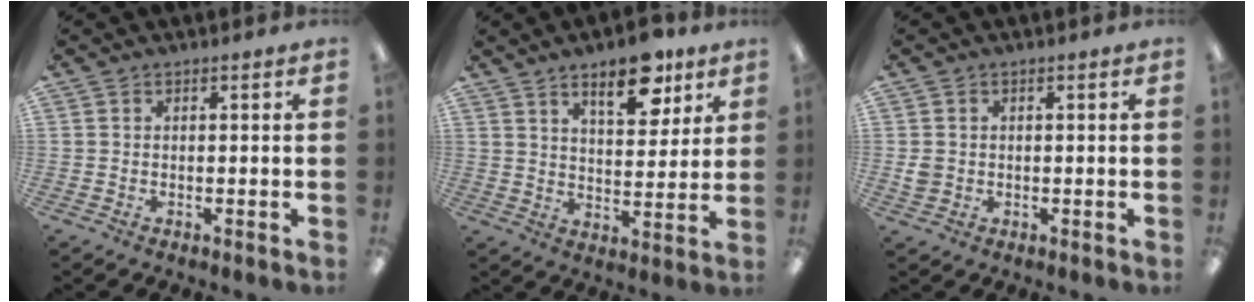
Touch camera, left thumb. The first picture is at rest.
{"total": 12.4, "force": [8.2, 5.1, 7.7], "torque": [-0.096, -0.039, 0.136]}
{"total": 2.4, "force": [0.2, 2.3, 0.9], "torque": [-0.008, 0.000, 0.003]}